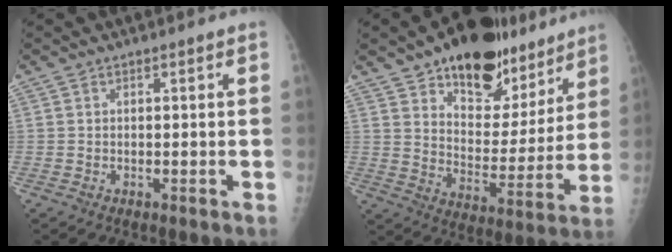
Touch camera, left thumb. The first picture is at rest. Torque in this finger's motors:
{"motor_torque": [0.43, 0.38, 0.33, -0.20, 0.10]}